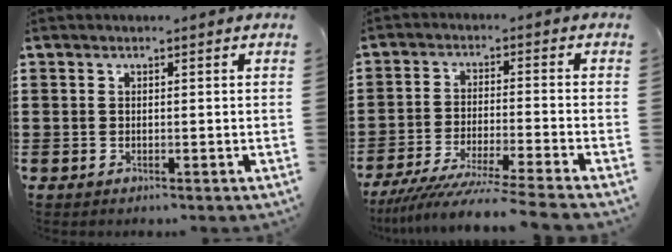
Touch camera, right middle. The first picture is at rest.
{"total": 6.9, "force": [-6.3, -0.8, 2.6], "torque": [-0.054, -0.021, -0.125]}